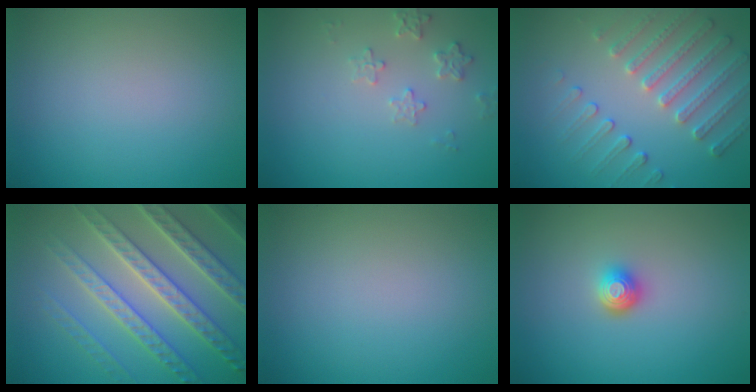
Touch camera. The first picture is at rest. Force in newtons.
{"total": 1.9, "press": 1.8, "slide": 0.2}
{"total": 4.0, "press": 3.7, "slide": 1.6}
{"total": 7.0, "press": 6.8, "slide": 1.7}
{"total": 0.0}
{"total": 1.8, "press": 1.3, "slide": 1.2}